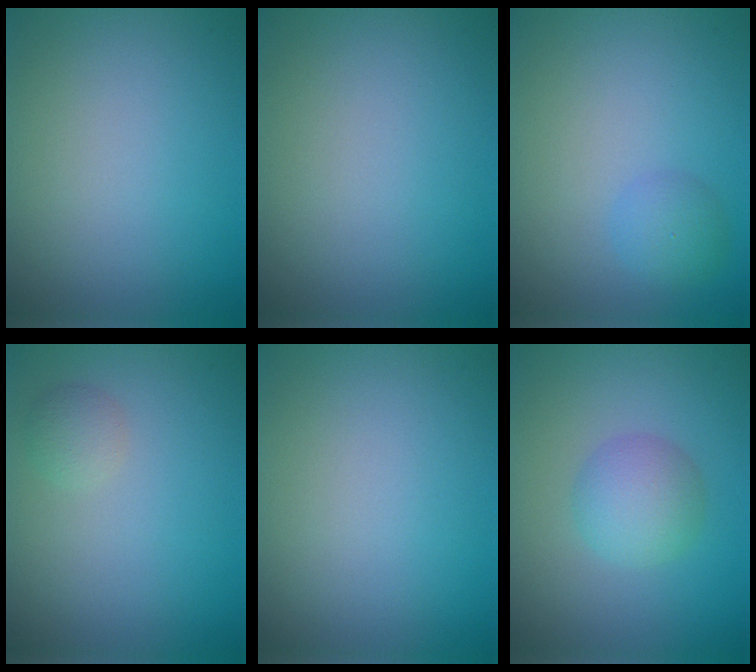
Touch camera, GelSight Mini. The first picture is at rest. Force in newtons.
{"total": 0.0}
{"total": 1.9, "press": 1.9, "slide": 0.1}
{"total": 1.3, "press": 1.3, "slide": 0.0}
{"total": 0.0}
{"total": 3.3, "press": 3.3, "slide": 0.1}